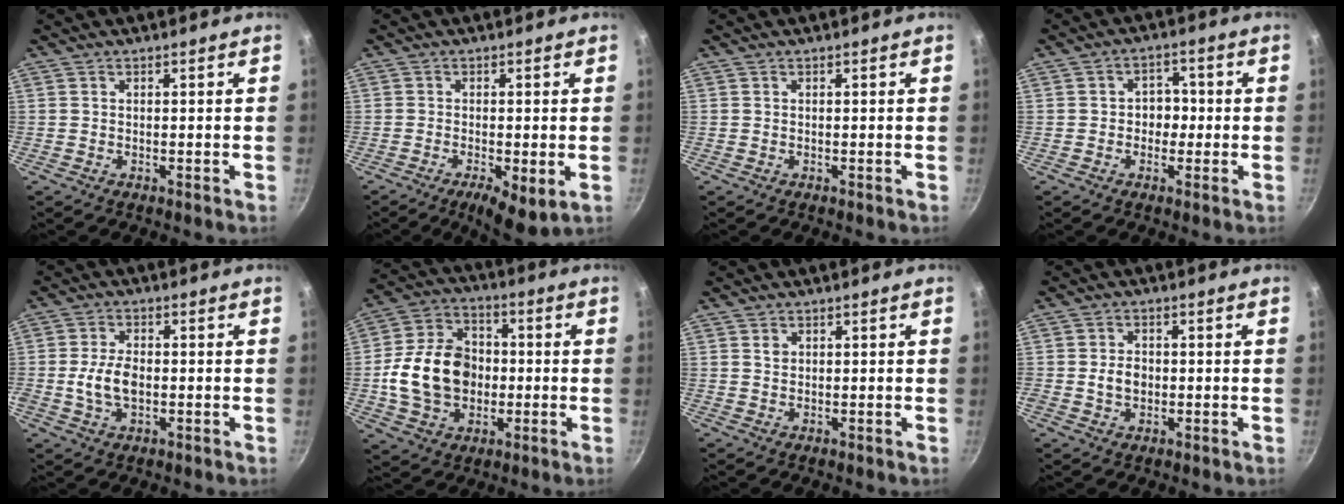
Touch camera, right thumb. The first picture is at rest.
{"total": 6.7, "force": [-2.2, 2.2, 5.9], "torque": [-0.094, -0.002, -0.028]}
{"total": 0.0}
{"total": 4.6, "force": [-0.5, 3.8, 2.5], "torque": [0.005, 0.013, -0.011]}
{"total": 6.4, "force": [-0.9, 3.9, 5.1], "torque": [-0.095, 0.012, -0.019]}
{"total": 16.9, "force": [-1.4, 13.2, 10.6], "torque": [-0.164, 0.028, -0.028]}
{"total": 1.3, "force": [0.4, 1.1, 0.6], "torque": [-0.007, 0.000, 0.006]}
{"total": 4.0, "force": [-0.4, 3.1, 2.4], "torque": [-0.030, 0.009, -0.008]}